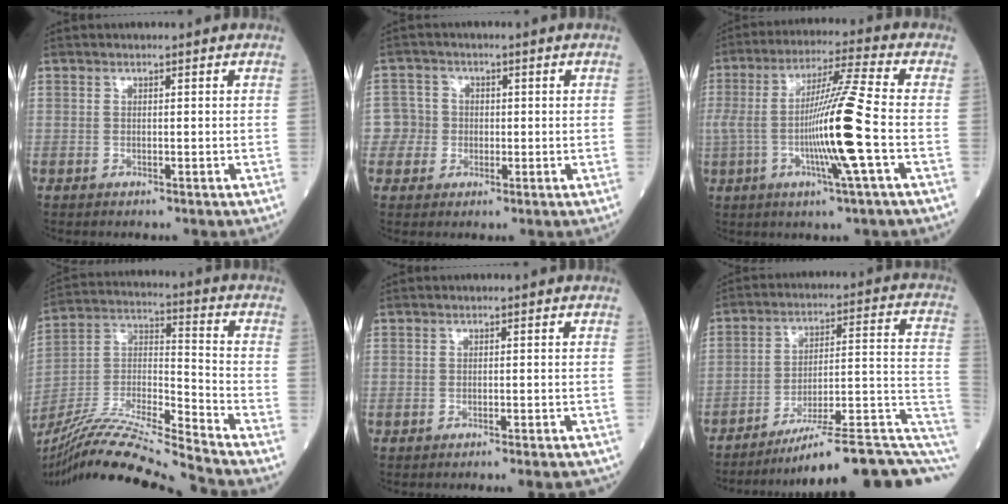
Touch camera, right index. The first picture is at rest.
{"total": 3.7, "force": [-0.6, 3.6, 0.0], "torque": [0.008, 0.013, -0.014]}
{"total": 13.6, "force": [-2.5, -1.7, 13.2], "torque": [-0.254, -0.004, -0.053]}
{"total": 20.4, "force": [-18.6, -1.9, 8.1], "torque": [-0.168, -0.009, -0.333]}
{"total": 5.8, "force": [-5.2, 0.4, 2.5], "torque": [-0.022, -0.011, -0.062]}
{"total": 18.7, "force": [-12.2, 1.8, 14.0], "torque": [-0.128, 0.049, -0.172]}